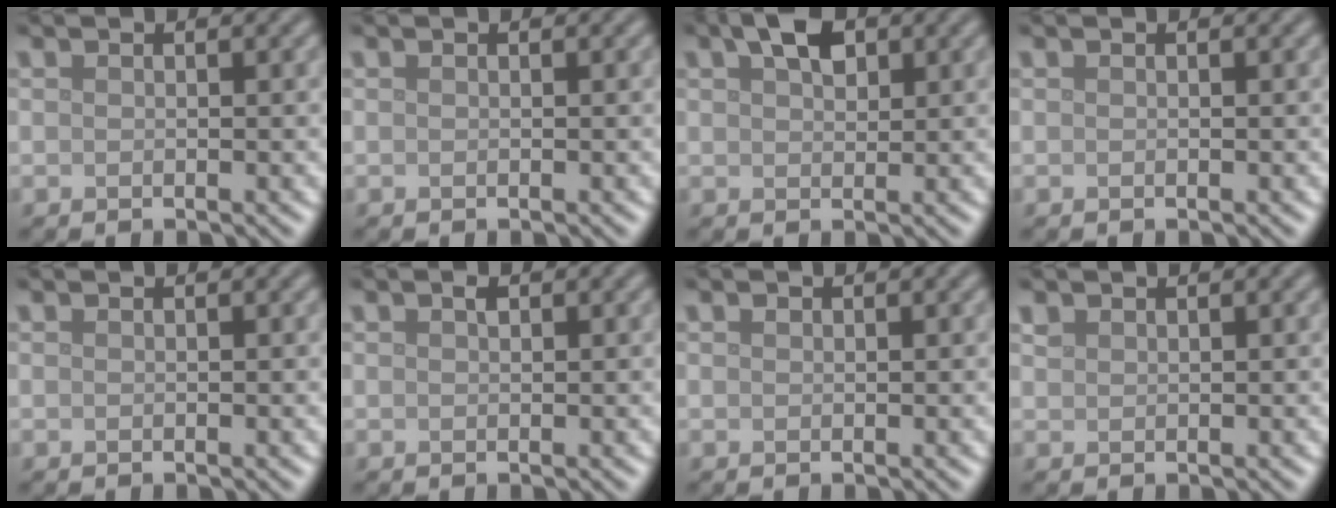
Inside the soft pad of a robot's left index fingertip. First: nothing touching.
{"total": 0.0}
{"total": 3.0, "force": [1.6, 1.6, 1.9], "torque": [-0.035, 0.008, 0.029]}
{"total": 0.0}
{"total": 0.0}
{"total": 0.6, "force": [0.3, 0.3, 0.4], "torque": [-0.009, 0.002, 0.004]}
{"total": 0.0}
{"total": 0.8, "force": [0.6, 0.5, 0.1], "torque": [-0.003, 0.002, 0.014]}